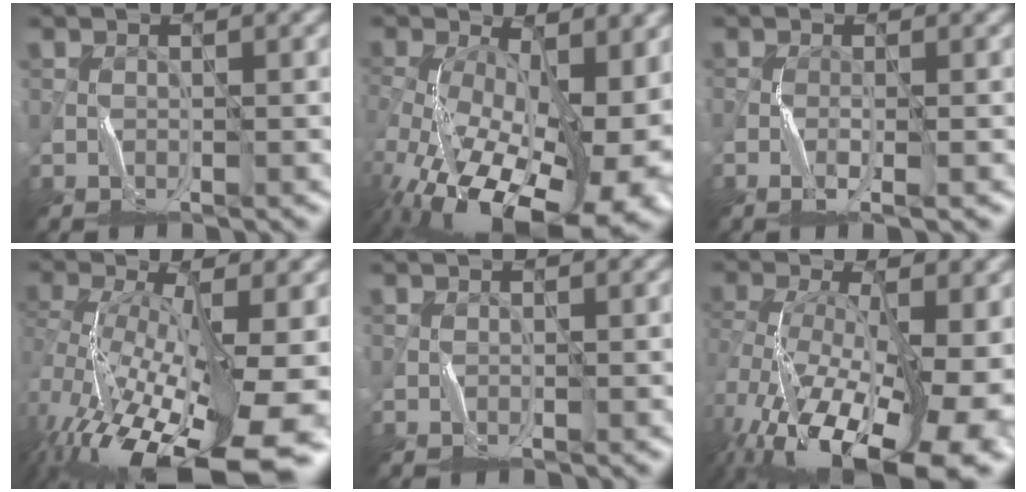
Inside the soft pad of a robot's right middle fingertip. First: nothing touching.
{"total": 18.3, "force": [-4.7, 9.5, 14.8], "torque": [-0.266, -0.036, -0.052]}
{"total": 1.5, "force": [-0.5, 0.2, 1.4], "torque": [-0.032, 0.002, -0.014]}
{"total": 15.3, "force": [-6.1, 5.6, 12.9], "torque": [-0.246, -0.003, -0.092]}
{"total": 0.0}
{"total": 17.3, "force": [-6.1, 8.3, 13.9], "torque": [-0.235, -0.026, -0.069]}